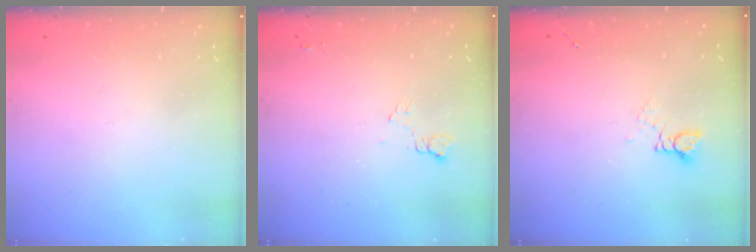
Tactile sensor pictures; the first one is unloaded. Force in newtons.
{"total": 5.3, "press": 5.3, "slide": 0.7}
{"total": 2.5, "press": 2.5, "slide": 0.2}